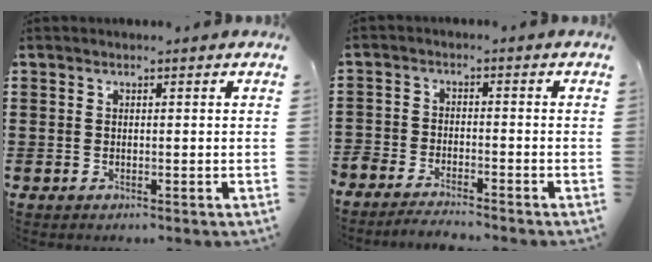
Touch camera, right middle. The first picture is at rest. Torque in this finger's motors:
{"motor_torque": [1.03, -0.22, 0.42, 0.21]}